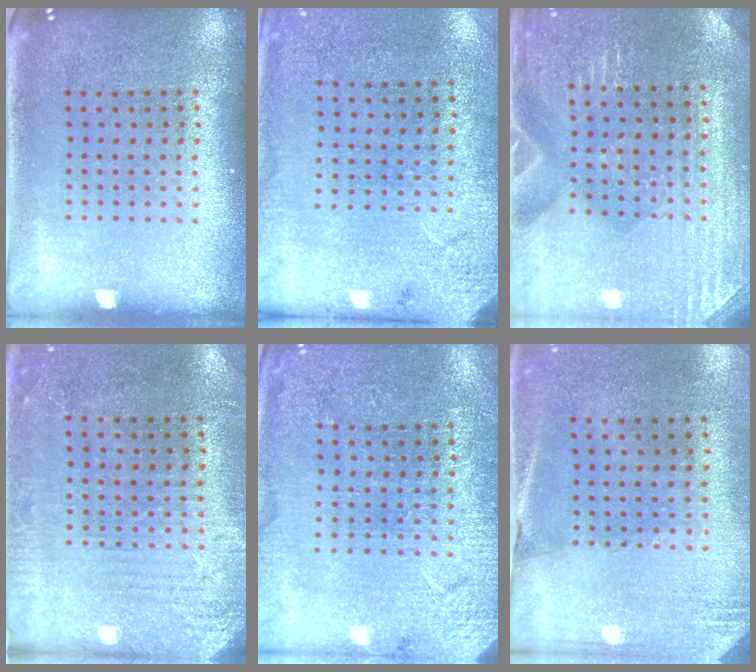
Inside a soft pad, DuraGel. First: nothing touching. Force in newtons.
{"total": 2.6, "press": 2.1, "slide": 1.5}
{"total": 3.0, "press": 3.0, "slide": 0.2}
{"total": 2.8, "press": 2.4, "slide": 1.4}
{"total": 2.9, "press": 2.9, "slide": 0.3}
{"total": 2.6, "press": 2.3, "slide": 1.1}